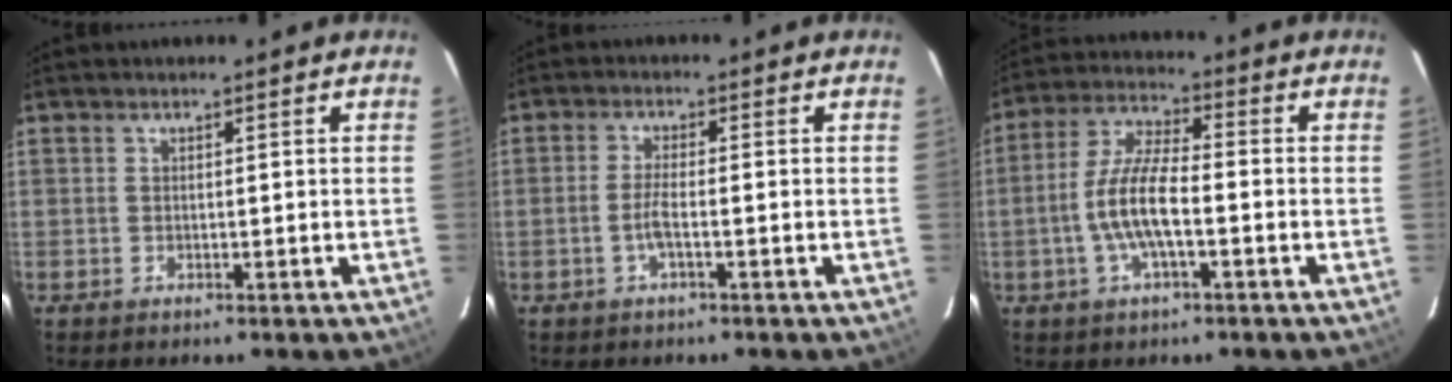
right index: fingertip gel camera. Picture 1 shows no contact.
{"total": 3.1, "force": [-1.2, 0.3, 2.9], "torque": [-0.060, 0.000, -0.024]}
{"total": 9.7, "force": [-2.6, 2.8, 8.9], "torque": [-0.186, 0.003, -0.051]}